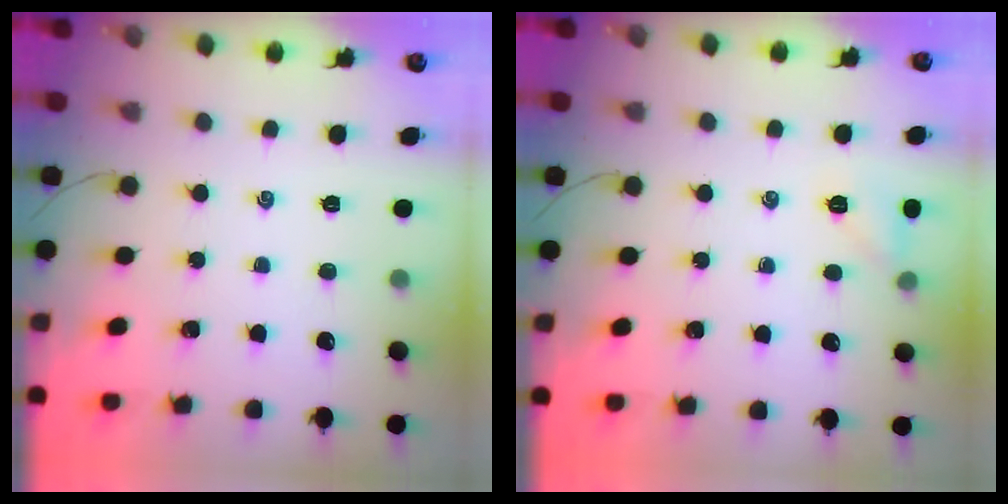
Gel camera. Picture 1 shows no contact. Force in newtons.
{"total": 6.1, "press": 5.9, "slide": 1.6}